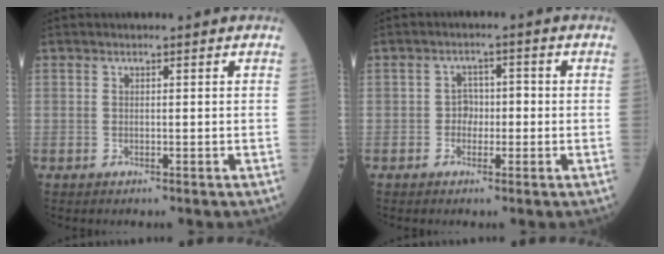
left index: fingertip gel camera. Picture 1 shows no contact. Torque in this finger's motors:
{"motor_torque": [-0.07, 0.12, 0.01, 0.00]}